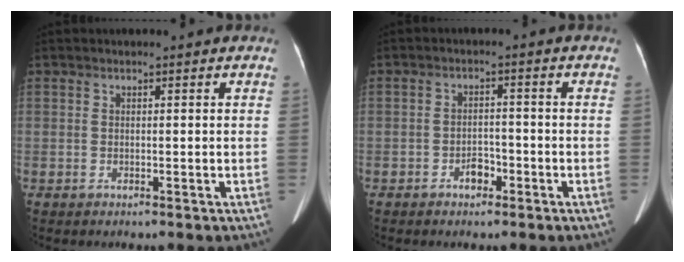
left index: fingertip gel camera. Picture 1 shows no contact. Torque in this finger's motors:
{"motor_torque": [-0.03, 0.05, 0.03, 0.02]}